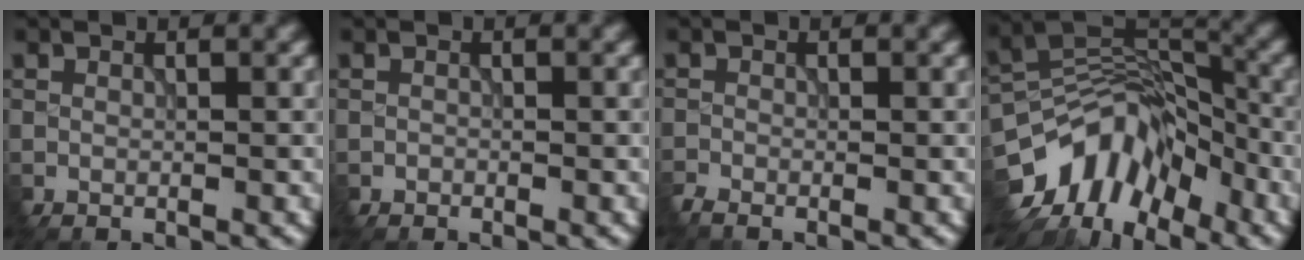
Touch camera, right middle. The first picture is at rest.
{"total": 0.7, "force": [-0.4, 0.2, -0.5], "torque": [0.011, -0.001, -0.008]}
{"total": 1.3, "force": [-1.3, 0.2, 0.1], "torque": [-0.006, -0.004, -0.030]}
{"total": 9.6, "force": [-6.7, 5.3, 4.3], "torque": [-0.058, 0.013, -0.129]}